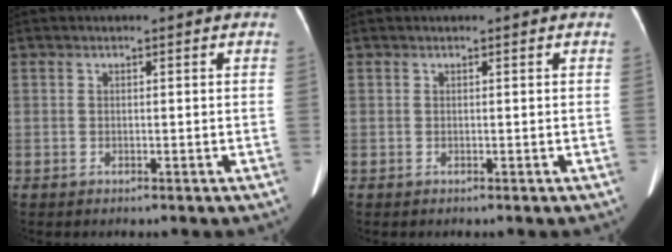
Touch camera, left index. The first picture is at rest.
{"total": 0.0}